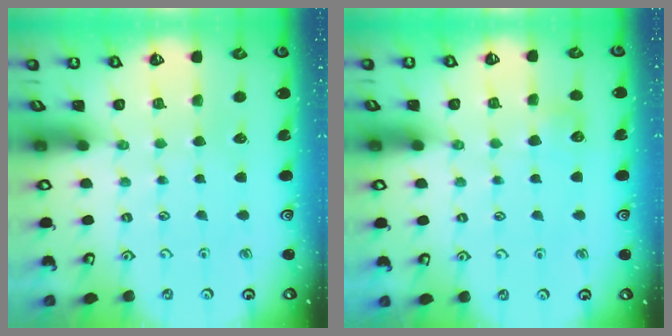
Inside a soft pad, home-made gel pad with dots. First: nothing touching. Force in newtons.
{"total": 5.2, "press": 5.2, "slide": 0.6}